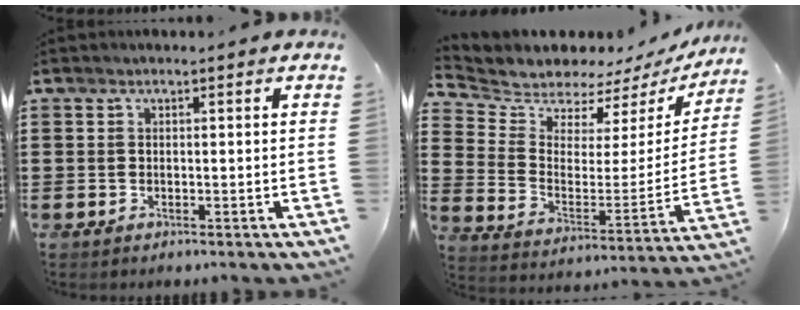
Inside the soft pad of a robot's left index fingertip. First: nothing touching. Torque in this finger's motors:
{"motor_torque": [0.81, -1.33, -0.03, -0.01]}